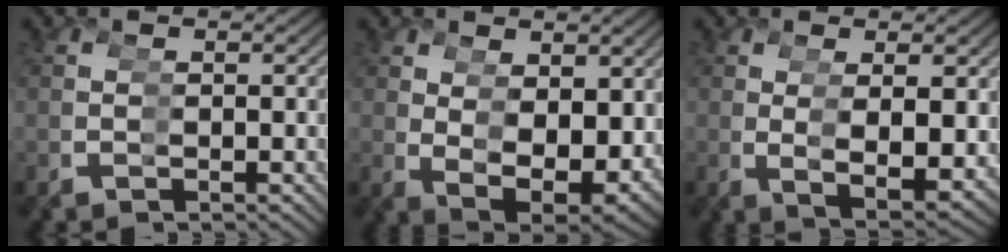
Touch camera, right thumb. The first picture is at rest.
{"total": 7.6, "force": [-0.1, 4.6, 6.1], "torque": [-0.099, -0.015, 0.013]}
{"total": 4.7, "force": [0.3, 1.2, 4.5], "torque": [-0.070, 0.009, 0.010]}